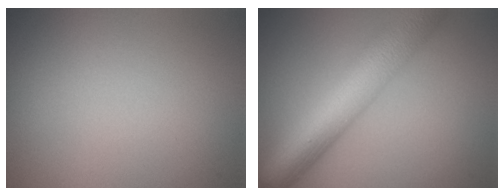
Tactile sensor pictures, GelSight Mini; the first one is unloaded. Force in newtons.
{"total": 8.7, "press": 8.7, "slide": 0.4}